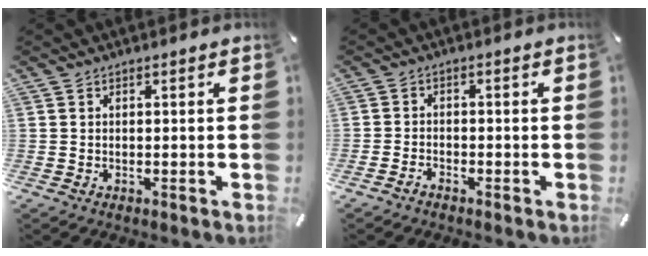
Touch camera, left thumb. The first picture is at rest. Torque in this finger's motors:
{"motor_torque": [-0.54, 0.04, -0.70, 0.52, -0.06]}